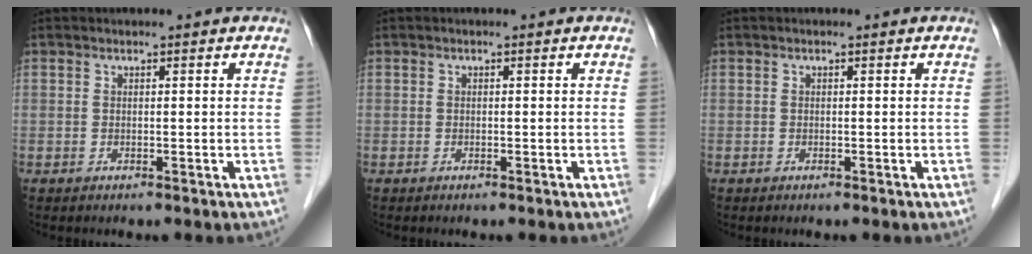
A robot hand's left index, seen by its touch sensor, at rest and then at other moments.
{"total": 0.0}
{"total": 0.0}